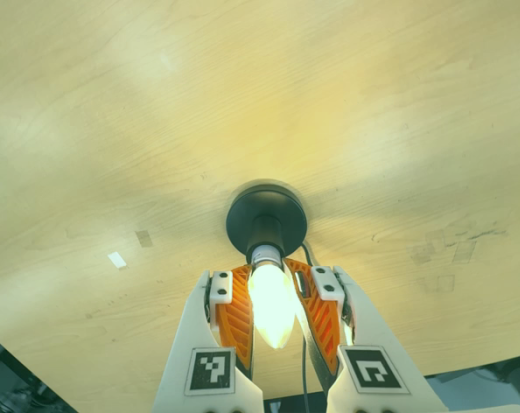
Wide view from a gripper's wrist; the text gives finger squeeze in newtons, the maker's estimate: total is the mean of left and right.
{"total": 21.8, "left": 22.6, "right": 21.0}